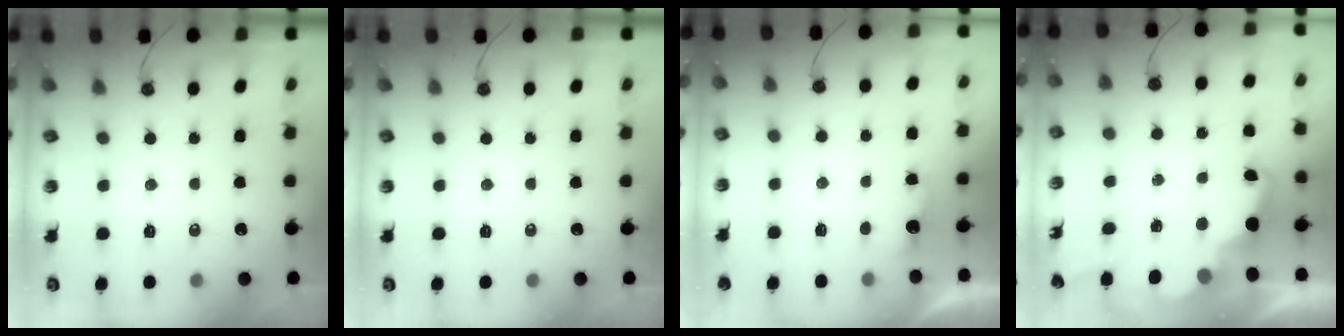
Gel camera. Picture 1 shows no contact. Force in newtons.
{"total": 0.0}
{"total": 2.5, "press": 2.3, "slide": 0.9}
{"total": 4.8, "press": 4.7, "slide": 0.5}